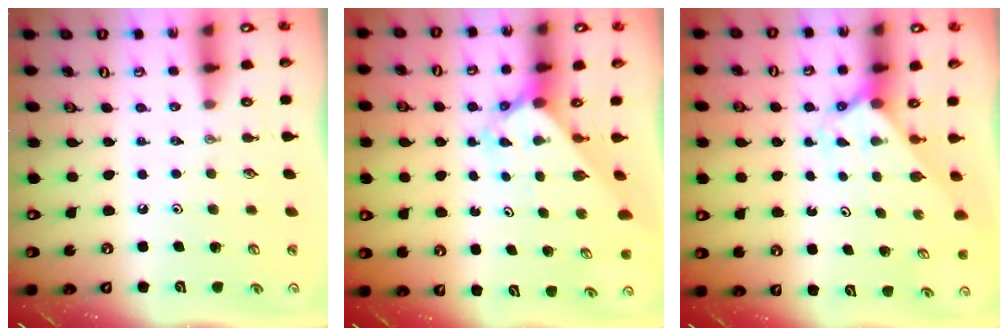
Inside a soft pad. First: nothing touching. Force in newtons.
{"total": 2.3, "press": 2.3, "slide": 0.2}
{"total": 1.9, "press": 1.9, "slide": 0.1}